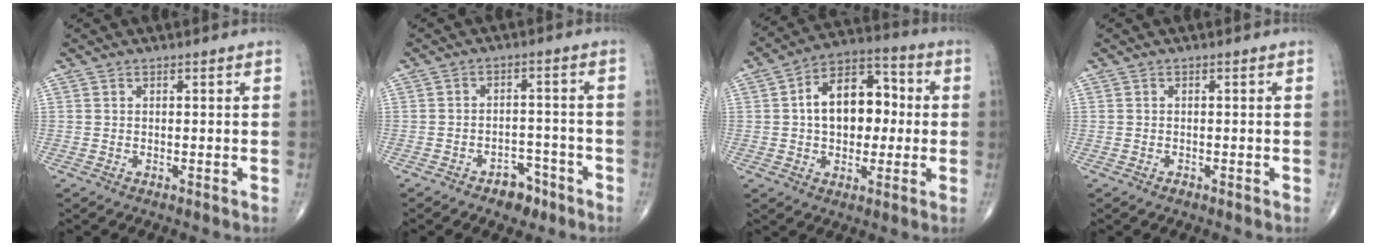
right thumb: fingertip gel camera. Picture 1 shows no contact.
{"total": 5.3, "force": [-3.7, 3.1, 2.1], "torque": [-0.009, 0.032, -0.053]}
{"total": 14.5, "force": [1.0, 9.4, 11.0], "torque": [-0.135, 0.031, 0.009]}
{"total": 0.7, "force": [-0.6, 0.3, 0.1], "torque": [0.000, 0.001, -0.013]}